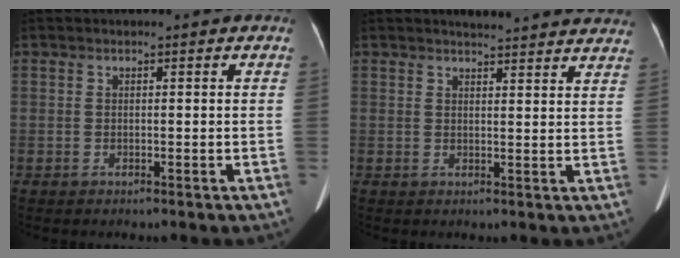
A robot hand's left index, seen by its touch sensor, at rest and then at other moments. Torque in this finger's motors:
{"motor_torque": [0.22, -0.31, 0.00, 0.01]}